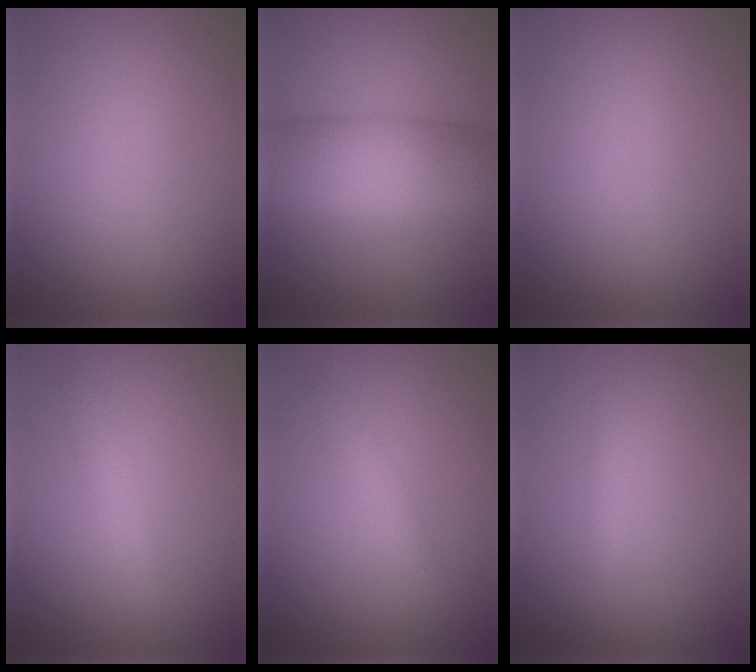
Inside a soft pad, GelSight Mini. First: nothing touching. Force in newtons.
{"total": 7.8, "press": 7.8, "slide": 0.1}
{"total": 0.0}
{"total": 1.8, "press": 1.8, "slide": 0.0}
{"total": 1.6, "press": 1.6, "slide": 0.0}
{"total": 0.9, "press": 0.9, "slide": 0.0}